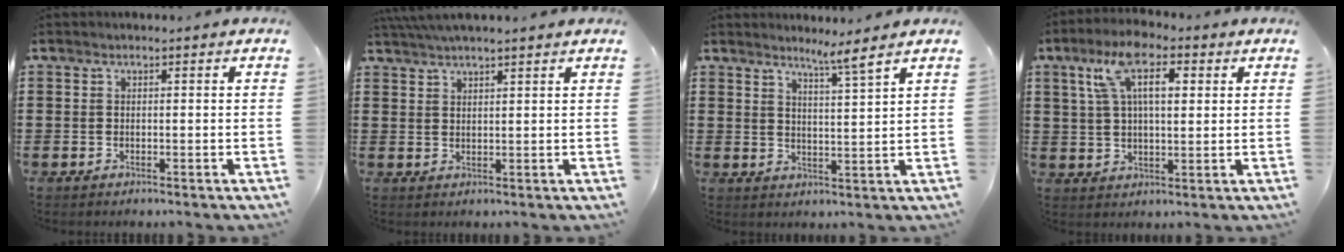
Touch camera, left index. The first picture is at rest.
{"total": 2.9, "force": [2.8, -0.1, 1.0], "torque": [-0.026, 0.000, 0.053]}
{"total": 4.1, "force": [3.5, -1.2, 1.8], "torque": [-0.045, -0.018, 0.058]}
{"total": 9.0, "force": [3.9, 3.7, 7.2], "torque": [-0.144, 0.014, 0.067]}